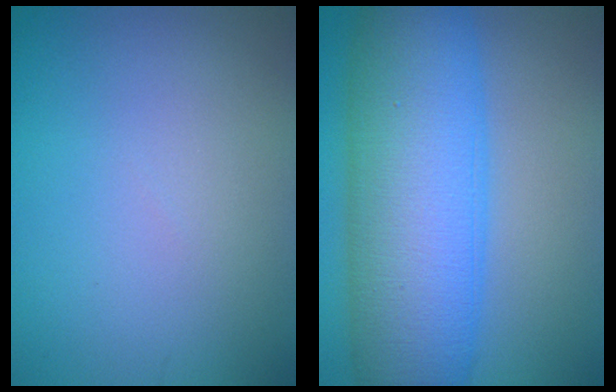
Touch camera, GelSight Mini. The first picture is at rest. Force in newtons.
{"total": 12.6, "press": 12.6, "slide": 0.2}